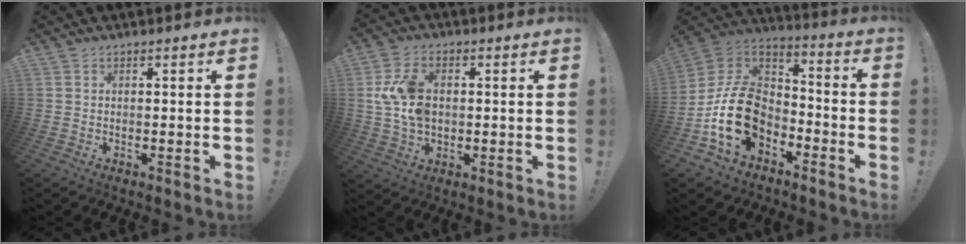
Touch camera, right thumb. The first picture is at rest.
{"total": 11.1, "force": [1.0, 7.7, 7.9], "torque": [-0.147, 0.006, 0.020]}
{"total": 19.7, "force": [-6.7, 13.9, 12.2], "torque": [-0.229, 0.043, -0.103]}